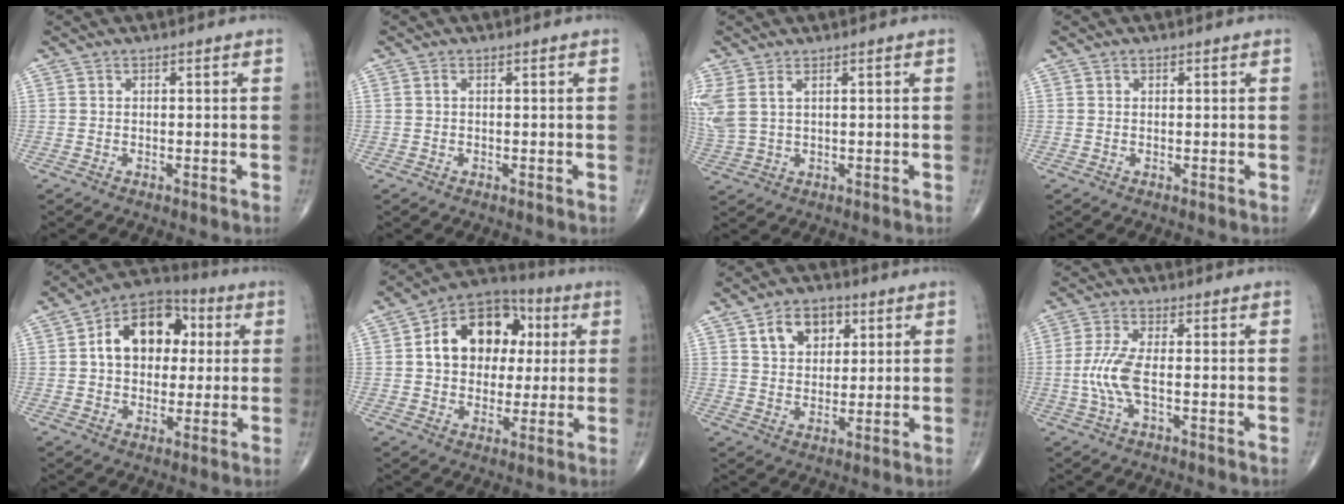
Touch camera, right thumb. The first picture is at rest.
{"total": 0.7, "force": [0.2, 0.3, 0.6], "torque": [-0.017, 0.006, 0.005]}
{"total": 6.6, "force": [2.5, 3.3, 5.2], "torque": [-0.146, 0.006, 0.062]}
{"total": 0.0}
{"total": 14.6, "force": [2.5, 10.3, 10.1], "torque": [-0.119, 0.019, 0.029]}
{"total": 16.2, "force": [2.8, 12.0, 10.5], "torque": [-0.122, 0.017, 0.037]}
{"total": 8.8, "force": [3.7, 6.1, 5.1], "torque": [-0.050, -0.012, 0.061]}
{"total": 6.3, "force": [-1.1, 1.8, 5.9], "torque": [-0.152, 0.005, -0.027]}